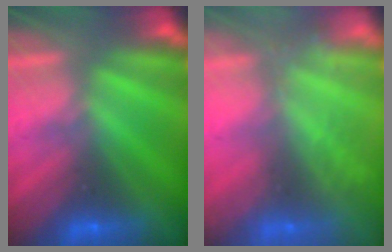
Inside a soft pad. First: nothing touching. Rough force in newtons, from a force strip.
{"total": 2.2}